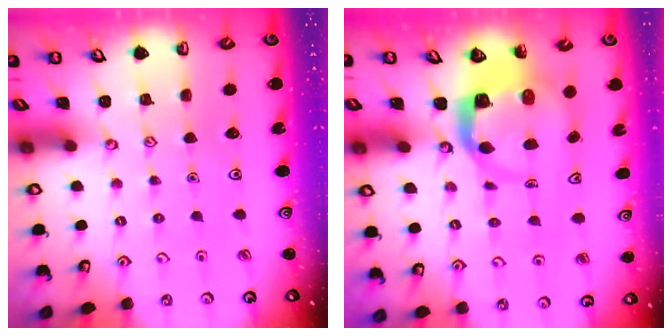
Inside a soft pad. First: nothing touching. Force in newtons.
{"total": 5.8, "press": 5.8, "slide": 0.9}